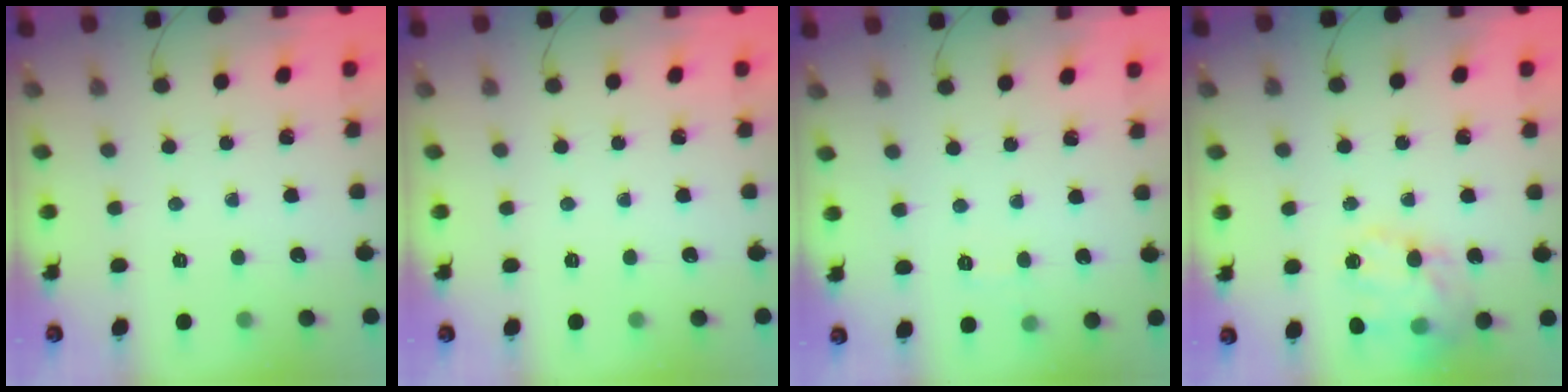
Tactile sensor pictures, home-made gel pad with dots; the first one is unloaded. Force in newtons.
{"total": 0.0}
{"total": 4.5, "press": 4.4, "slide": 1.2}
{"total": 18.7, "press": 18.4, "slide": 3.2}